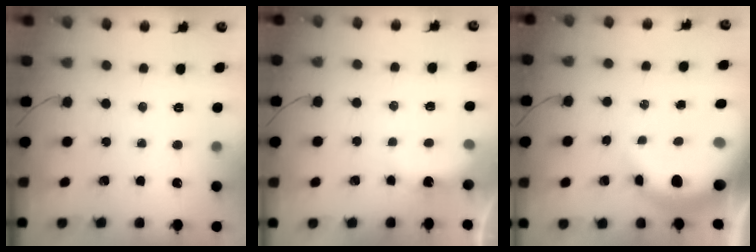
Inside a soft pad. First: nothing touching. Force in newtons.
{"total": 5.0, "press": 5.0, "slide": 0.8}
{"total": 10.5, "press": 10.3, "slide": 2.3}